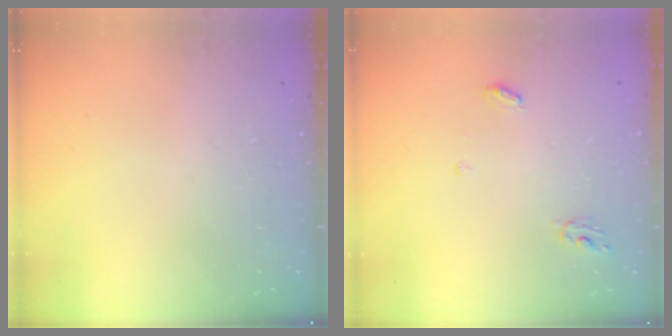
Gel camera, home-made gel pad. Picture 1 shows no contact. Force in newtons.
{"total": 4.1, "press": 4.1, "slide": 0.2}